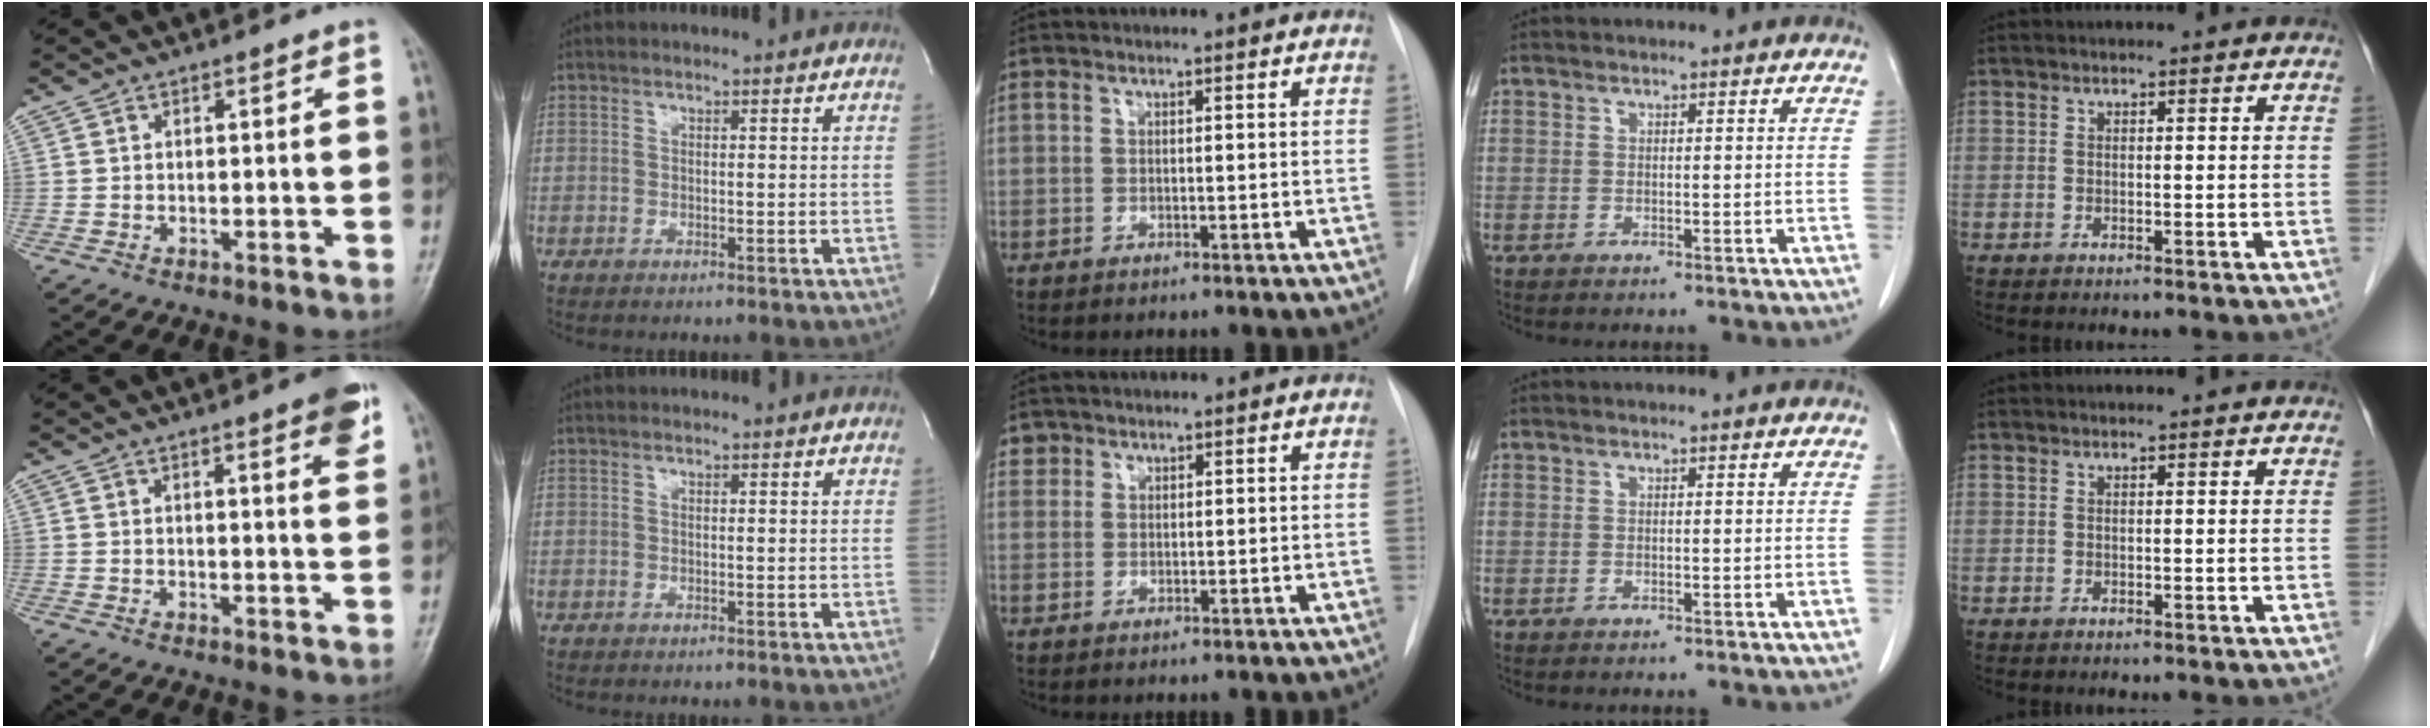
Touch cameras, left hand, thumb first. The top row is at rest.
{"thumb": {"total": 5.8, "force": [3.4, 0.9, 4.6], "torque": [-0.049, -0.014, 0.041]}, "middle": {"total": 1.7, "force": [1.4, 1.0, -0.3], "torque": [0.011, 0.008, 0.022]}}